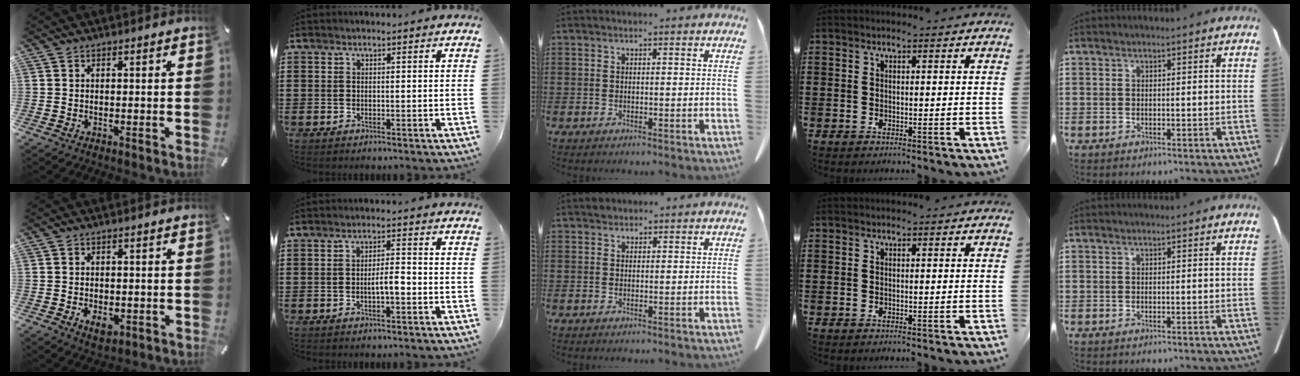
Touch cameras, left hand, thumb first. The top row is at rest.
{"thumb": {"total": 3.5, "force": [-0.9, 2.2, 2.5], "torque": [-0.048, -0.004, -0.020]}, "index": {"total": 3.1, "force": [-0.8, 0.8, 2.9], "torque": [-0.053, 0.006, -0.016]}, "middle": {"total": 1.0, "force": [0.8, 0.6, 0.0], "torque": [0.005, -0.001, 0.015]}}